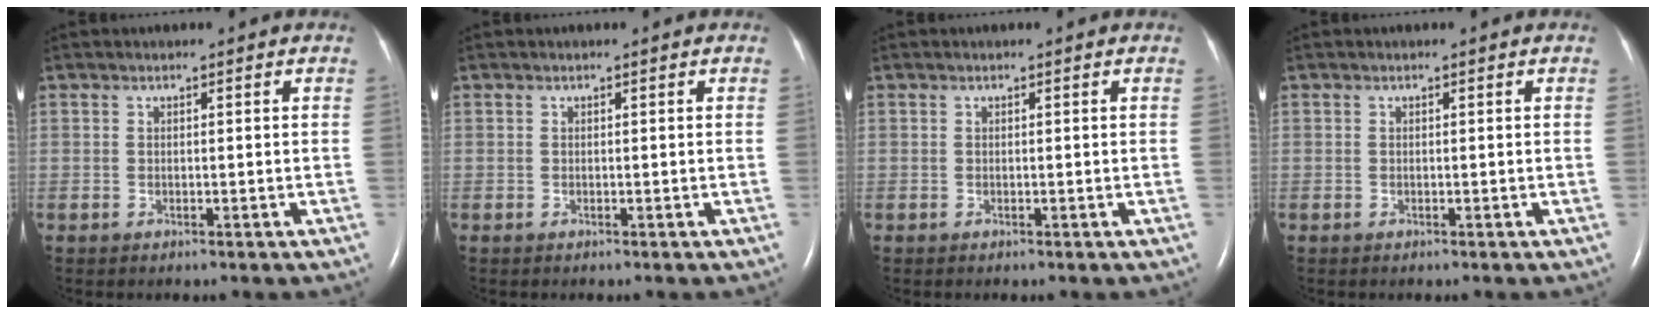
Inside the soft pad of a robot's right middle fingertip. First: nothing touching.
{"total": 0.0}
{"total": 0.0}
{"total": 0.0}